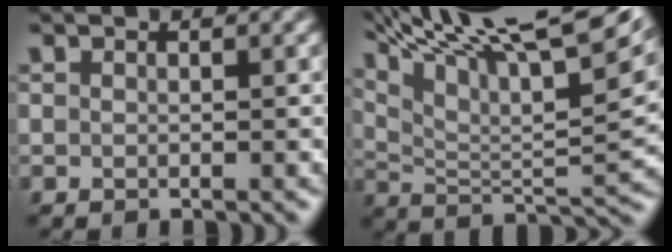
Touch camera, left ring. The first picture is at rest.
{"total": 16.9, "force": [11.9, 3.8, 11.4], "torque": [-0.211, 0.028, 0.180]}